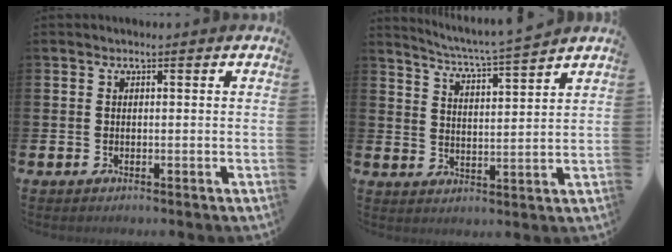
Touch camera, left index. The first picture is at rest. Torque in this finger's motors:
{"motor_torque": [-0.66, -0.77, 0.09, 0.01]}